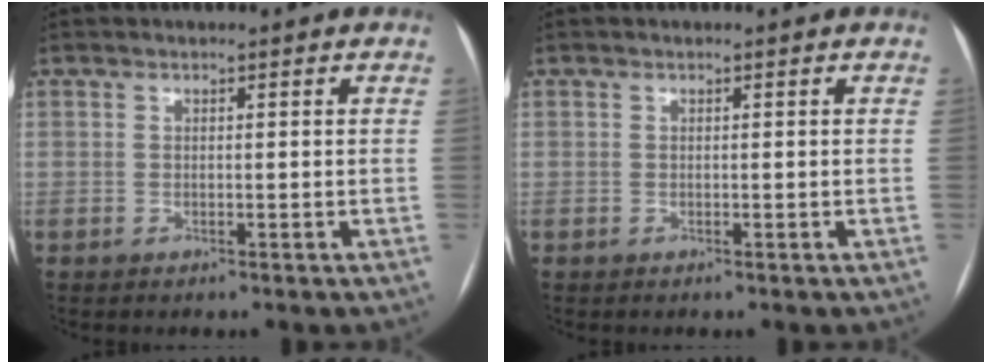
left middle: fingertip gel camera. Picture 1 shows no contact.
{"total": 0.0}